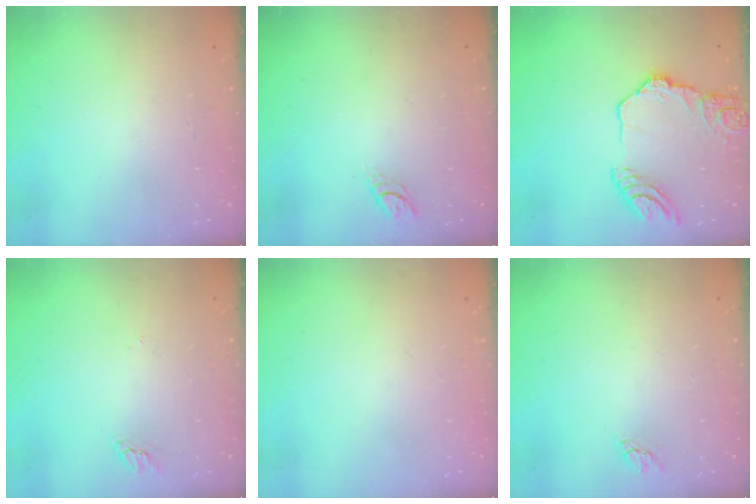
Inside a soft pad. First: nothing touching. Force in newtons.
{"total": 3.9, "press": 3.9, "slide": 0.1}
{"total": 15.7, "press": 15.6, "slide": 2.0}
{"total": 2.0, "press": 2.0, "slide": 0.2}
{"total": 0.0}
{"total": 2.9, "press": 2.9, "slide": 0.2}